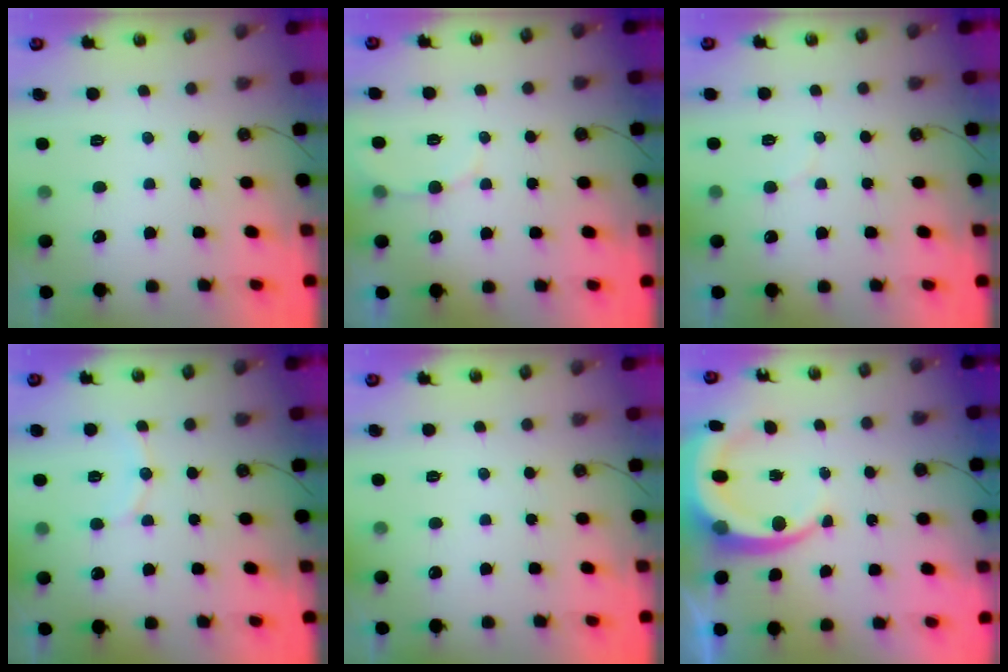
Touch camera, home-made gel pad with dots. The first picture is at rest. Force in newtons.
{"total": 5.2, "press": 5.0, "slide": 1.3}
{"total": 3.2, "press": 3.2, "slide": 0.5}
{"total": 7.2, "press": 6.7, "slide": 2.6}
{"total": 0.0}
{"total": 9.5, "press": 9.2, "slide": 2.3}